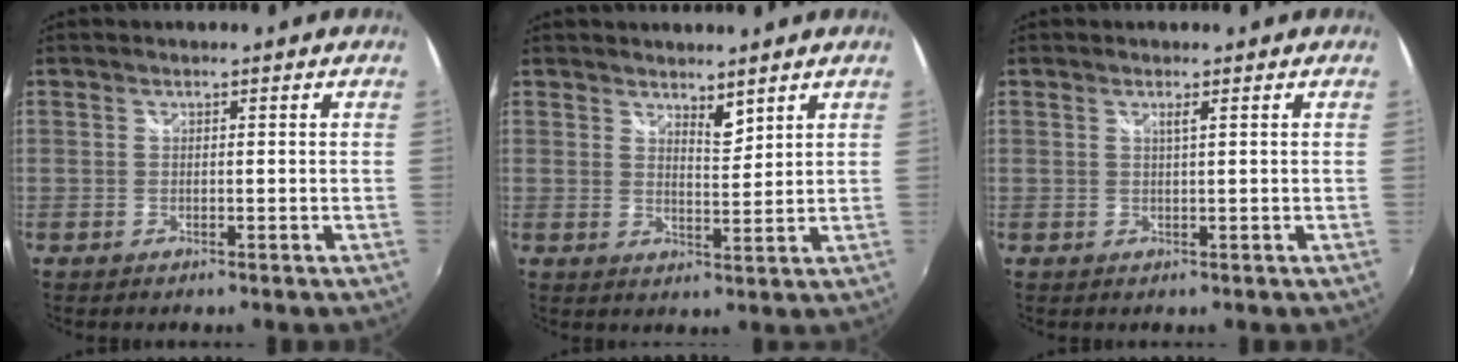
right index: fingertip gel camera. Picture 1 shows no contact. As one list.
[{"total": 3.3, "force": [2.8, 0.9, 1.6], "torque": [-0.023, -0.001, 0.045]}, {"total": 0.9, "force": [0.4, -0.3, 0.8], "torque": [-0.015, -0.001, 0.006]}]